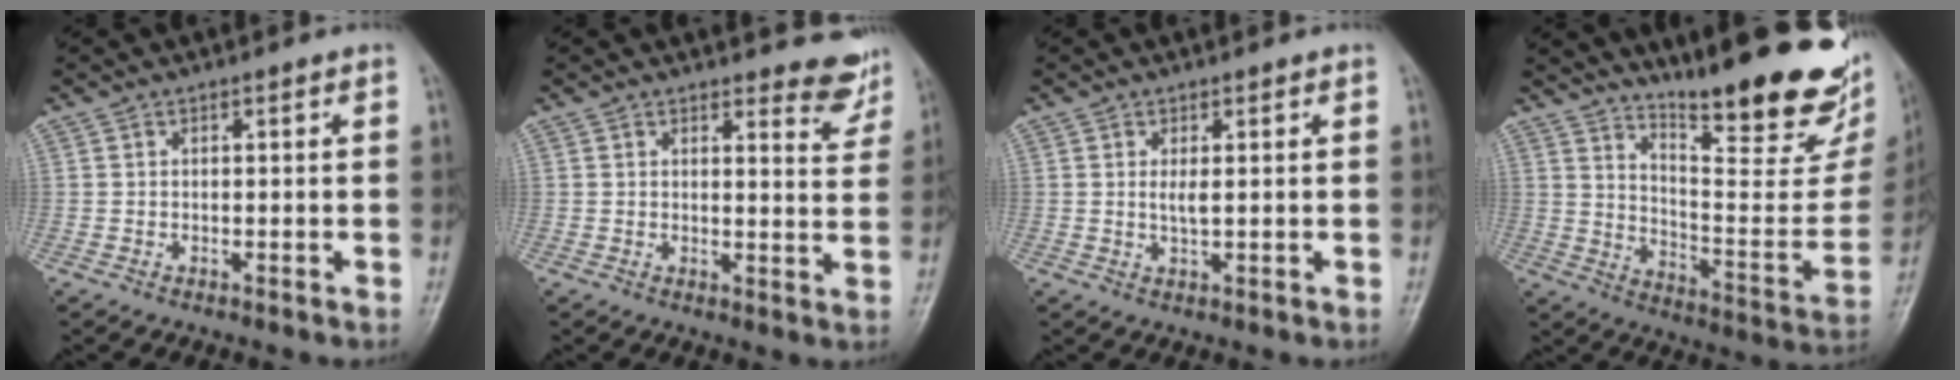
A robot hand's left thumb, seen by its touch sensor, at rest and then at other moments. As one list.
[{"total": 6.1, "force": [5.6, 1.9, 1.3], "torque": [0.010, -0.047, 0.052]}, {"total": 2.2, "force": [0.7, 0.6, 2.0], "torque": [-0.038, -0.006, 0.013]}, {"total": 27.2, "force": [20.0, 6.2, 17.4], "torque": [-0.219, -0.128, 0.283]}]